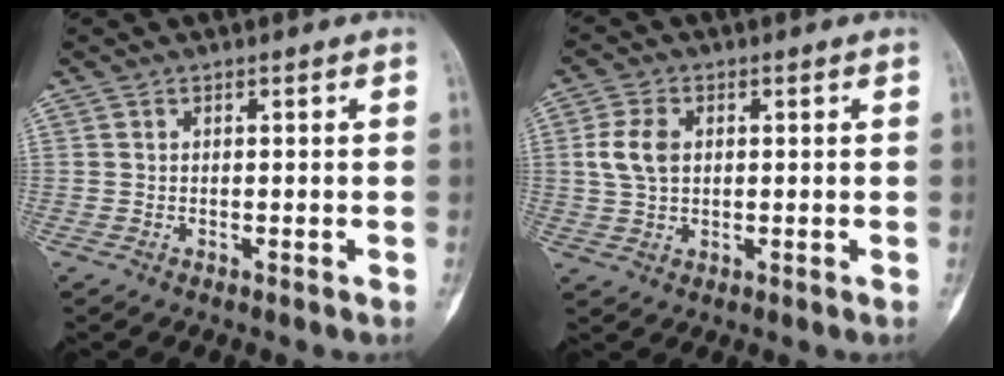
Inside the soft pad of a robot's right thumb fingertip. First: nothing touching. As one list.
[{"total": 5.8, "force": [1.0, 3.9, 4.2], "torque": [-0.086, 0.003, 0.021]}]